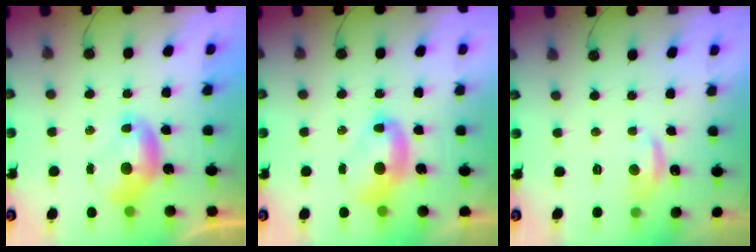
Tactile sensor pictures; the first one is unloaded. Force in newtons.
{"total": 2.7, "press": 2.7, "slide": 0.1}
{"total": 1.6, "press": 1.5, "slide": 0.5}